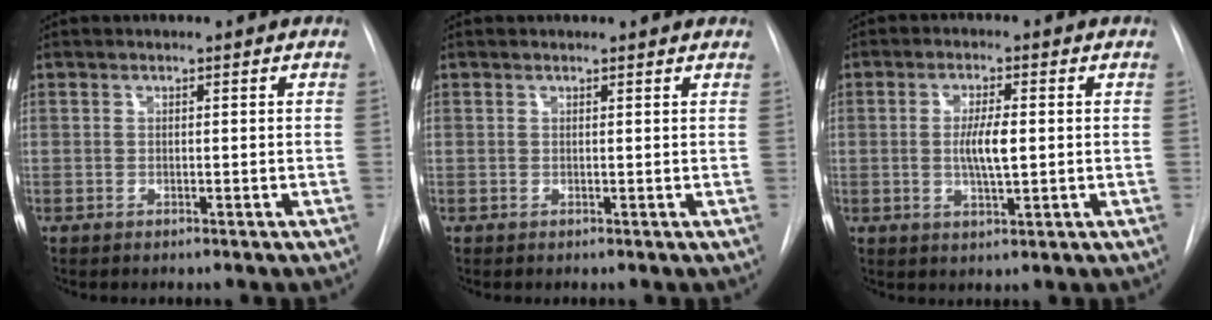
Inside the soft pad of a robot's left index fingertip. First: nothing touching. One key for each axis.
{"total": 2.7, "fx": 2.6, "fy": 0.4, "fz": 0.5, "tx": -0.012, "ty": 0.005, "tz": 0.020}
{"total": 4.7, "fx": -0.4, "fy": 0.8, "fz": 4.6, "tx": -0.088, "ty": -0.008, "tz": -0.007}